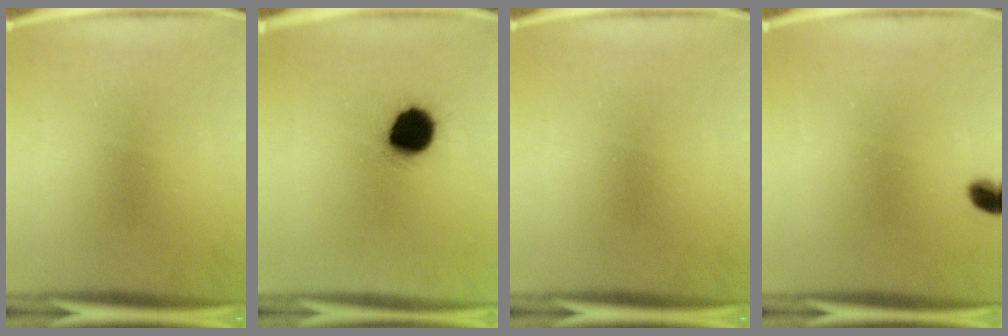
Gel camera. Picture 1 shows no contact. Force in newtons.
{"total": 12.6}
{"total": 0.0}
{"total": 2.9}